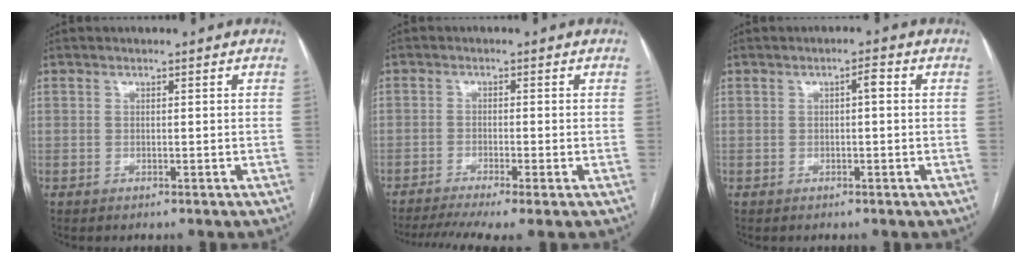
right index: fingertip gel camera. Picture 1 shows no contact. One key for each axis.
{"total": 7.7, "fx": -5.6, "fy": 0.3, "fz": 5.3, "tx": -0.088, "ty": -0.009, "tz": -0.092}
{"total": 1.5, "fx": 0.2, "fy": 0.3, "fz": 1.5, "tx": -0.023, "ty": 0.005, "tz": 0.003}